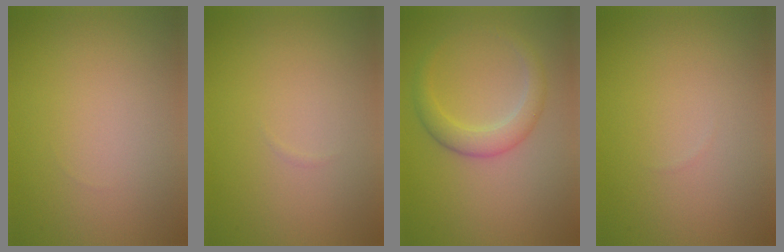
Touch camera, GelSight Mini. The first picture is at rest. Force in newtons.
{"total": 0.0}
{"total": 2.7, "press": 2.7, "slide": 0.1}
{"total": 0.0}